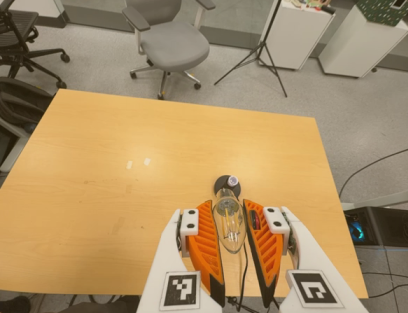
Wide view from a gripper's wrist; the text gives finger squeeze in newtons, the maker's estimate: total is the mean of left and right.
{"total": 13.1, "left": 14.2, "right": 11.9}